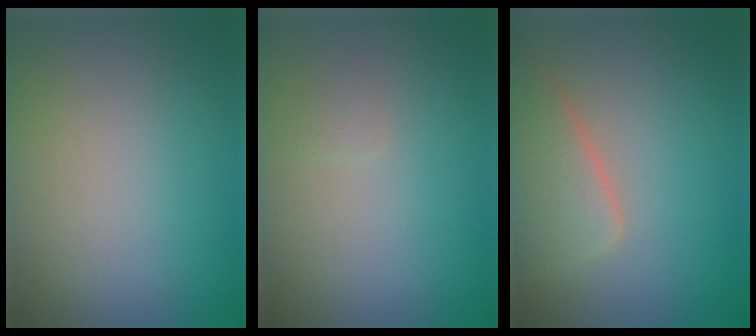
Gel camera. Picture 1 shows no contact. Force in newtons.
{"total": 0.5, "press": 0.5, "slide": 0.1}
{"total": 3.9, "press": 3.9, "slide": 0.2}